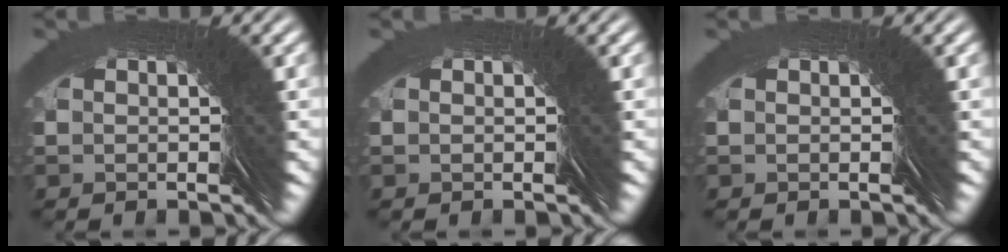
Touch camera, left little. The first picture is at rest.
{"total": 0.0}
{"total": 0.0}